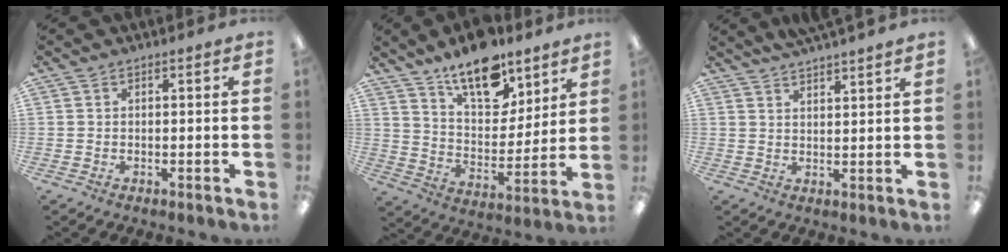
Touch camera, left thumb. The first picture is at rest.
{"total": 15.9, "force": [11.9, 7.0, 7.8], "torque": [-0.131, -0.069, 0.213]}
{"total": 3.4, "force": [3.3, -0.7, 0.4], "torque": [-0.016, -0.018, 0.061]}